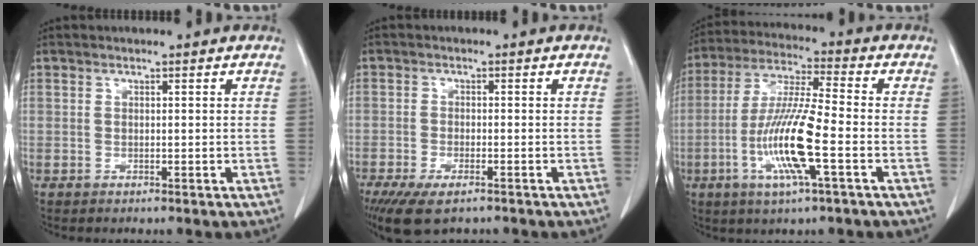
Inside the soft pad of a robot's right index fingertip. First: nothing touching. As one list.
[{"total": 7.6, "force": [-5.4, 2.5, 4.7], "torque": [-0.079, -0.014, -0.086]}, {"total": 12.9, "force": [-3.7, 0.6, 12.4], "torque": [-0.252, -0.010, -0.075]}]